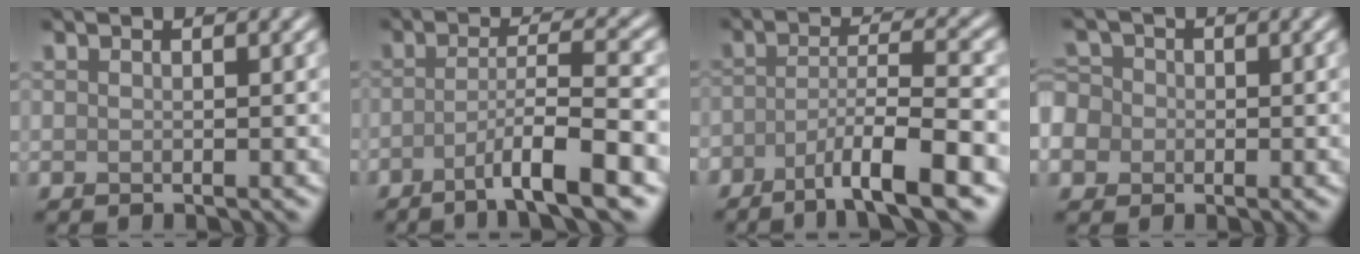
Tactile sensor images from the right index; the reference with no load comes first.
{"total": 6.5, "force": [-3.3, 0.8, 5.5], "torque": [-0.081, 0.009, -0.066]}
{"total": 7.5, "force": [-4.5, 1.7, 5.8], "torque": [-0.089, -0.002, -0.082]}
{"total": 7.3, "force": [-2.4, 6.3, 2.7], "torque": [-0.069, 0.008, -0.075]}